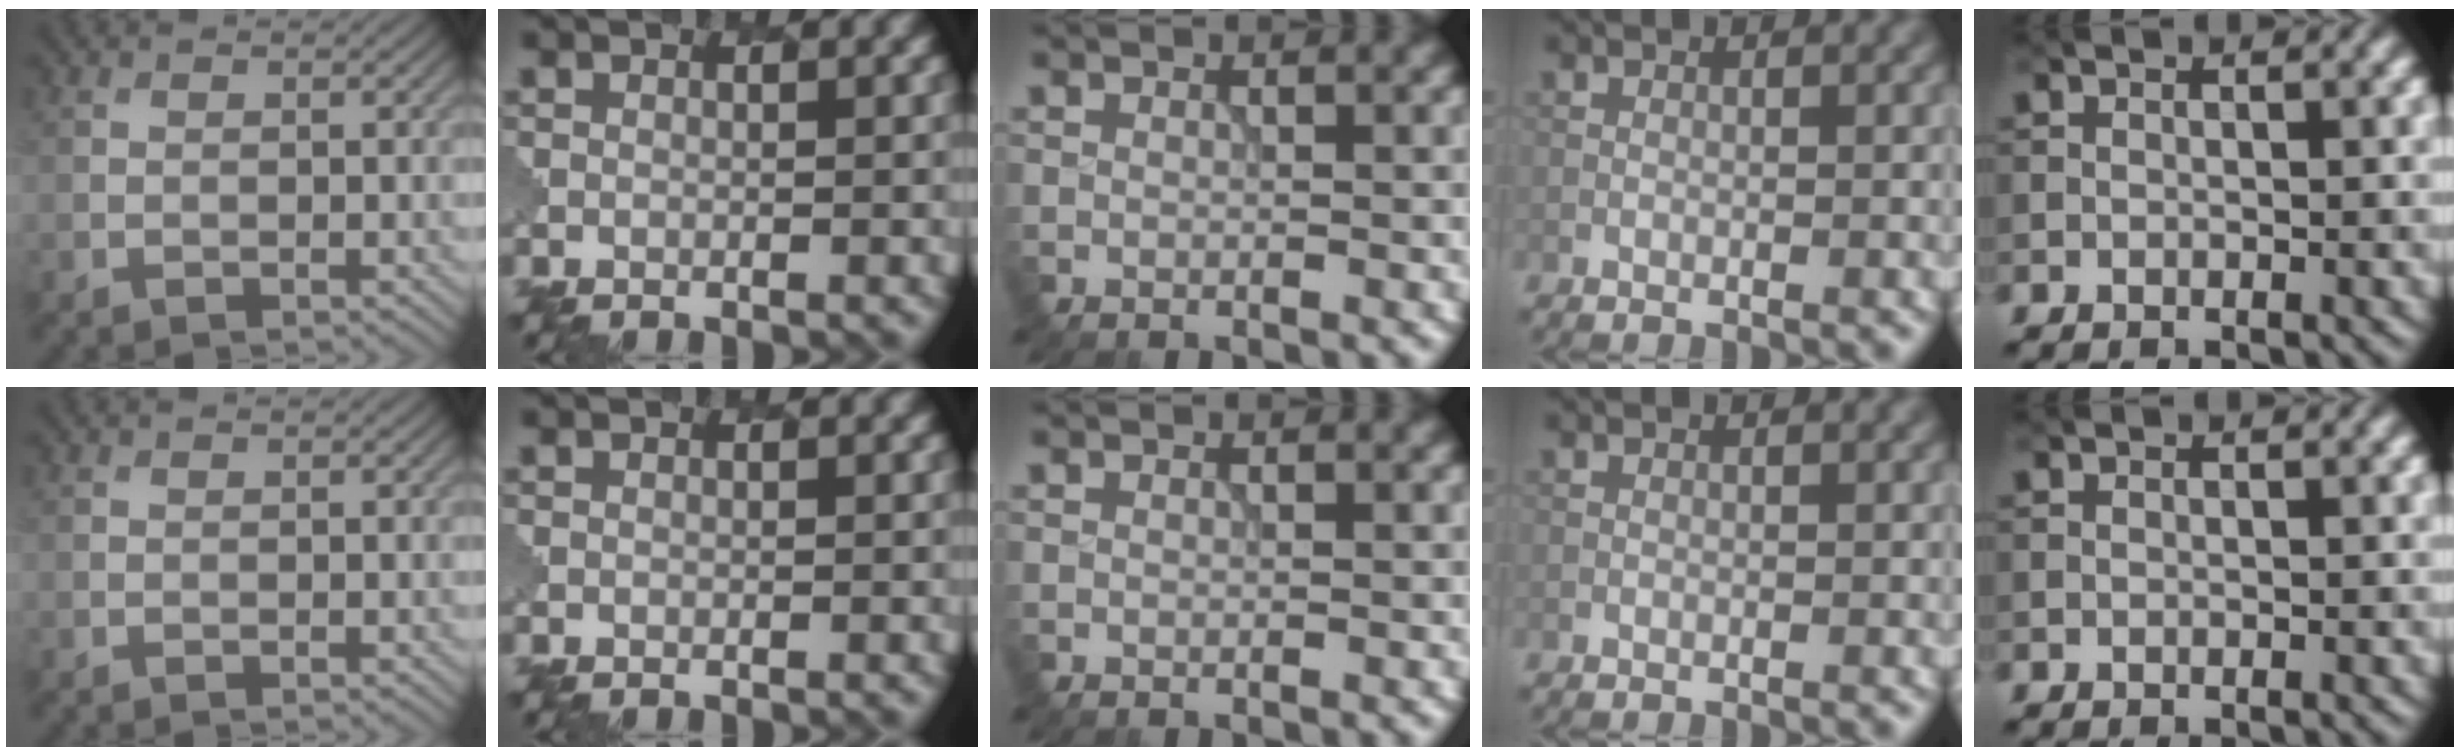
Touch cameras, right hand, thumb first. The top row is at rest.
{}